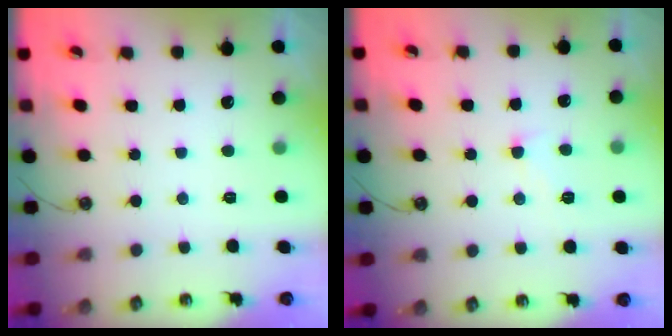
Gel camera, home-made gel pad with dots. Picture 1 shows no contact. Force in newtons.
{"total": 1.1, "press": 1.0, "slide": 0.4}